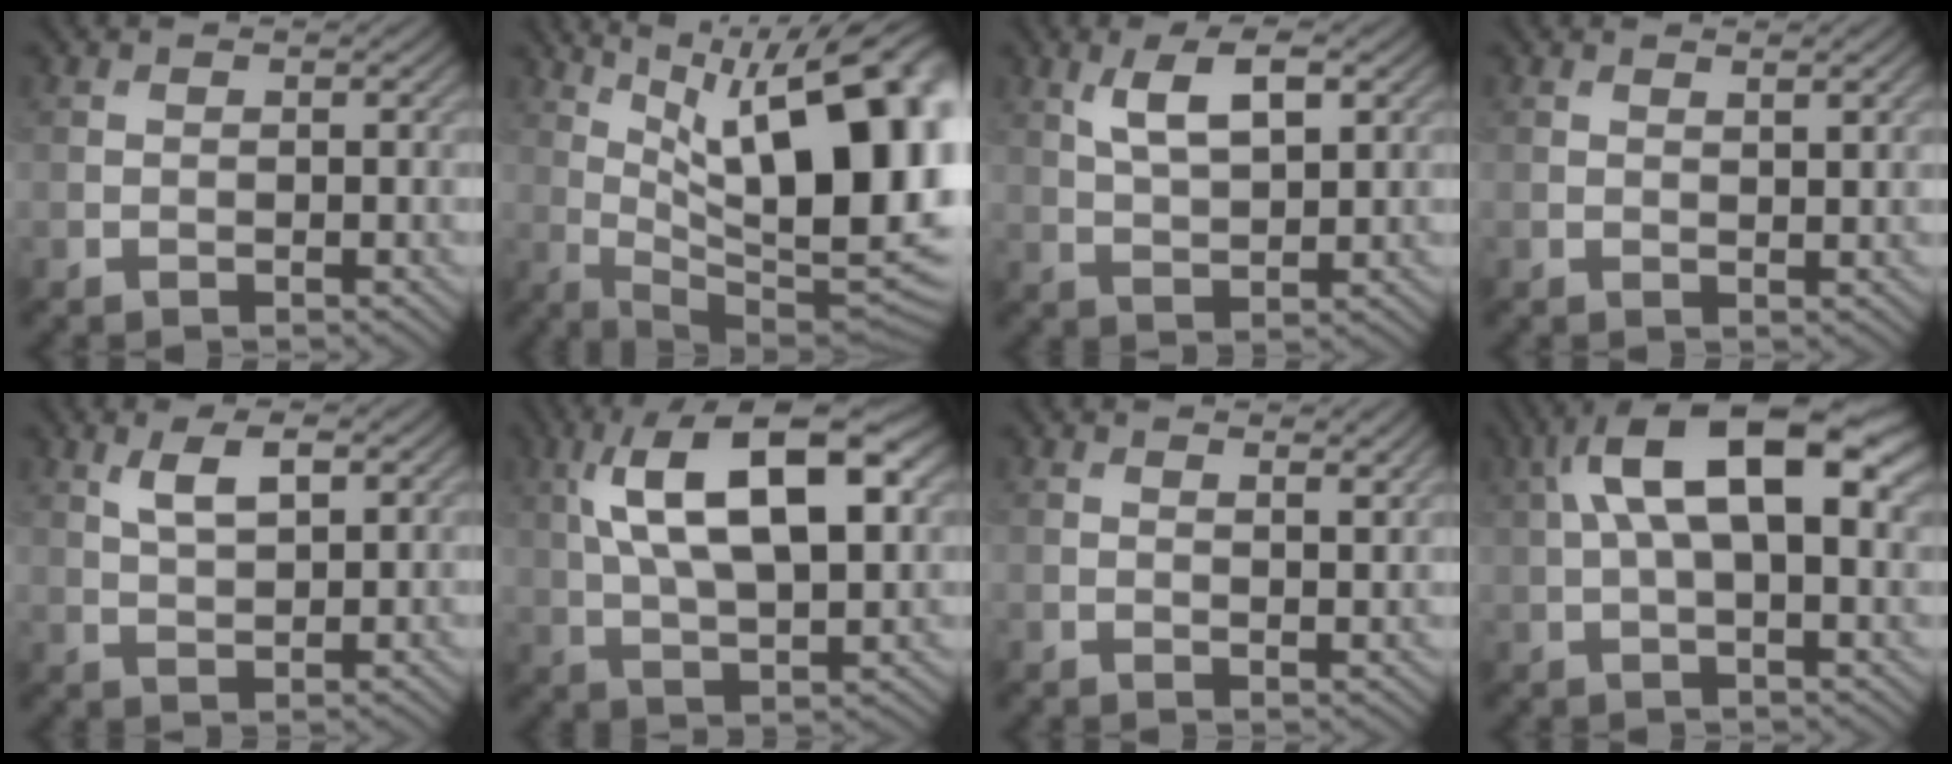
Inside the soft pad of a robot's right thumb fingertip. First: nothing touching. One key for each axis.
{"total": 20.4, "fx": 5.3, "fy": 7.7, "fz": 18.1, "tx": -0.240, "ty": 0.028, "tz": 0.083}
{"total": 6.2, "fx": 2.8, "fy": 2.3, "fz": 5.0, "tx": -0.098, "ty": 0.001, "tz": 0.054}
{"total": 1.5, "fx": 0.9, "fy": 0.2, "fz": 1.2, "tx": -0.021, "ty": 0.001, "tz": 0.018}
{"total": 4.1, "fx": 2.0, "fy": 1.5, "fz": 3.2, "tx": -0.071, "ty": 0.002, "tz": 0.042}
{"total": 15.5, "fx": 5.1, "fy": 6.2, "fz": 13.2, "tx": -0.239, "ty": 0.019, "tz": 0.081}
{"total": 2.1, "fx": 1.4, "fy": 0.4, "fz": 1.5, "tx": -0.023, "ty": -0.005, "tz": 0.027}
{"total": 13.7, "fx": 3.6, "fy": 5.7, "fz": 11.9, "tx": -0.203, "ty": 0.019, "tz": 0.055}